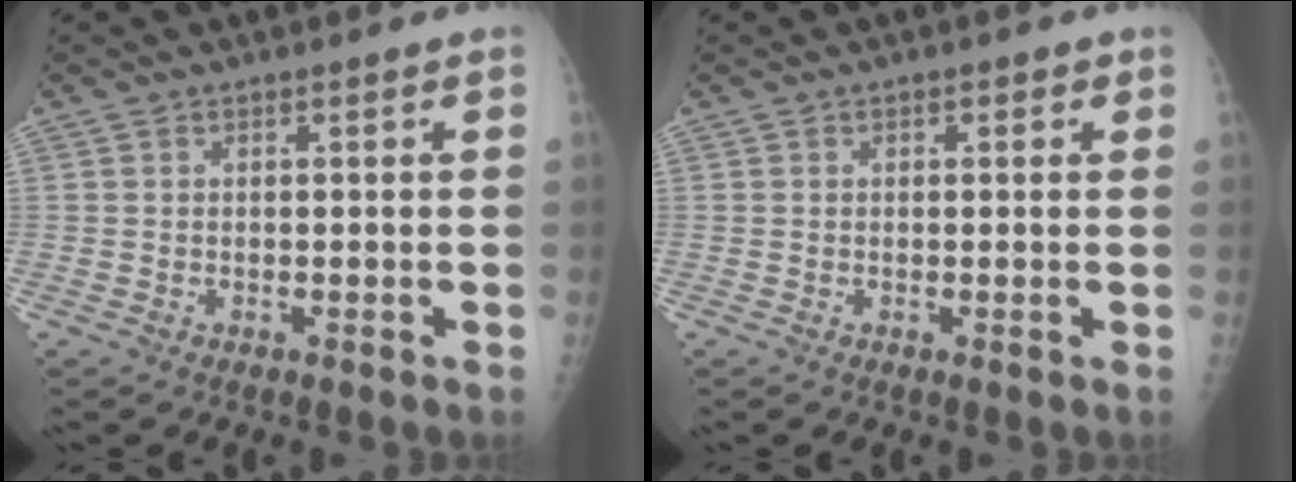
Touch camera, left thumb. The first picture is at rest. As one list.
[{"total": 1.2, "force": [0.5, 0.8, 0.7], "torque": [0.000, 0.001, 0.004]}]